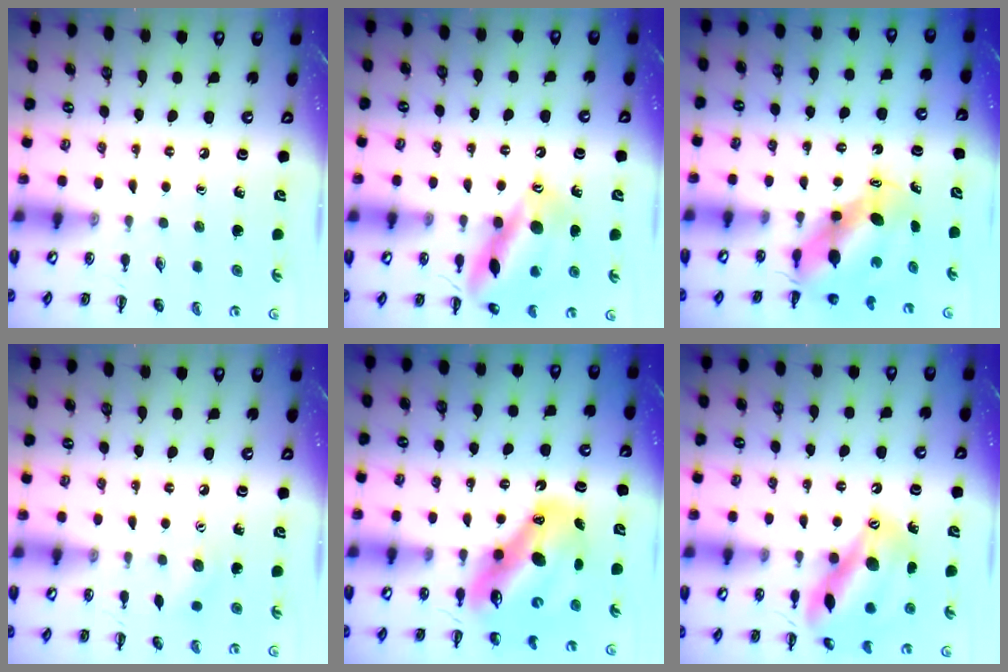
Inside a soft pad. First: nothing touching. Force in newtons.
{"total": 15.7, "press": 15.6, "slide": 2.1}
{"total": 7.6, "press": 7.4, "slide": 1.7}
{"total": 3.9, "press": 3.8, "slide": 0.9}
{"total": 12.9, "press": 12.4, "slide": 3.8}
{"total": 15.5, "press": 15.0, "slide": 3.9}